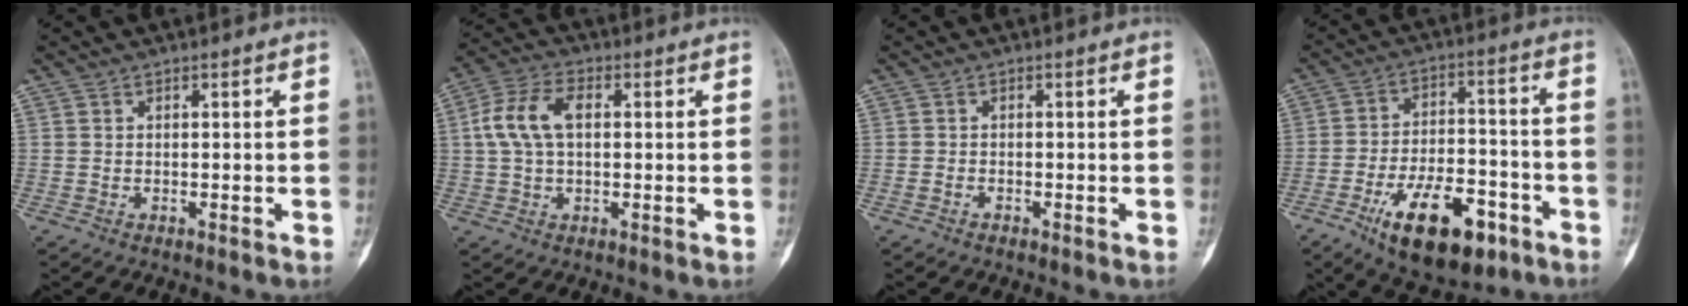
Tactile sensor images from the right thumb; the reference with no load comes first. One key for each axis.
{"total": 8.9, "fx": 1.2, "fy": 5.3, "fz": 7.1, "tx": -0.146, "ty": 0.023, "tz": 0.022}
{"total": 0.7, "fx": -0.5, "fy": 0.5, "fz": 0.2, "tx": -0.004, "ty": 0.003, "tz": -0.010}
{"total": 17.1, "fx": -8.9, "fy": 8.0, "fz": 12.3, "tx": -0.177, "ty": 0.049, "tz": -0.134}